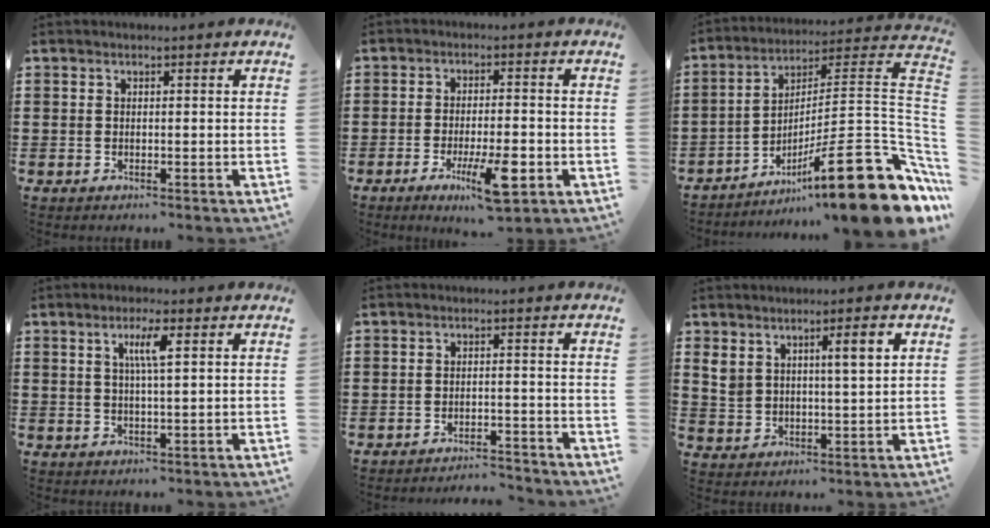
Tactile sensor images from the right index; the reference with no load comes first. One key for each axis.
{"total": 8.3, "fx": -3.3, "fy": 1.7, "fz": 7.4, "tx": -0.139, "ty": -0.015, "tz": -0.055}
{"total": 18.4, "fx": -9.6, "fy": 3.7, "fz": 15.3, "tx": -0.220, "ty": 0.020, "tz": -0.157}
{"total": 4.1, "fx": 1.4, "fy": 0.5, "fz": 3.8, "tx": -0.080, "ty": 0.005, "tz": 0.019}
{"total": 2.9, "fx": -2.9, "fy": -0.1, "fz": 0.3, "tx": -0.011, "ty": -0.002, "tz": -0.062}
{"total": 6.1, "fx": 2.9, "fy": 2.5, "fz": 4.8, "tx": -0.089, "ty": 0.004, "tz": 0.046}